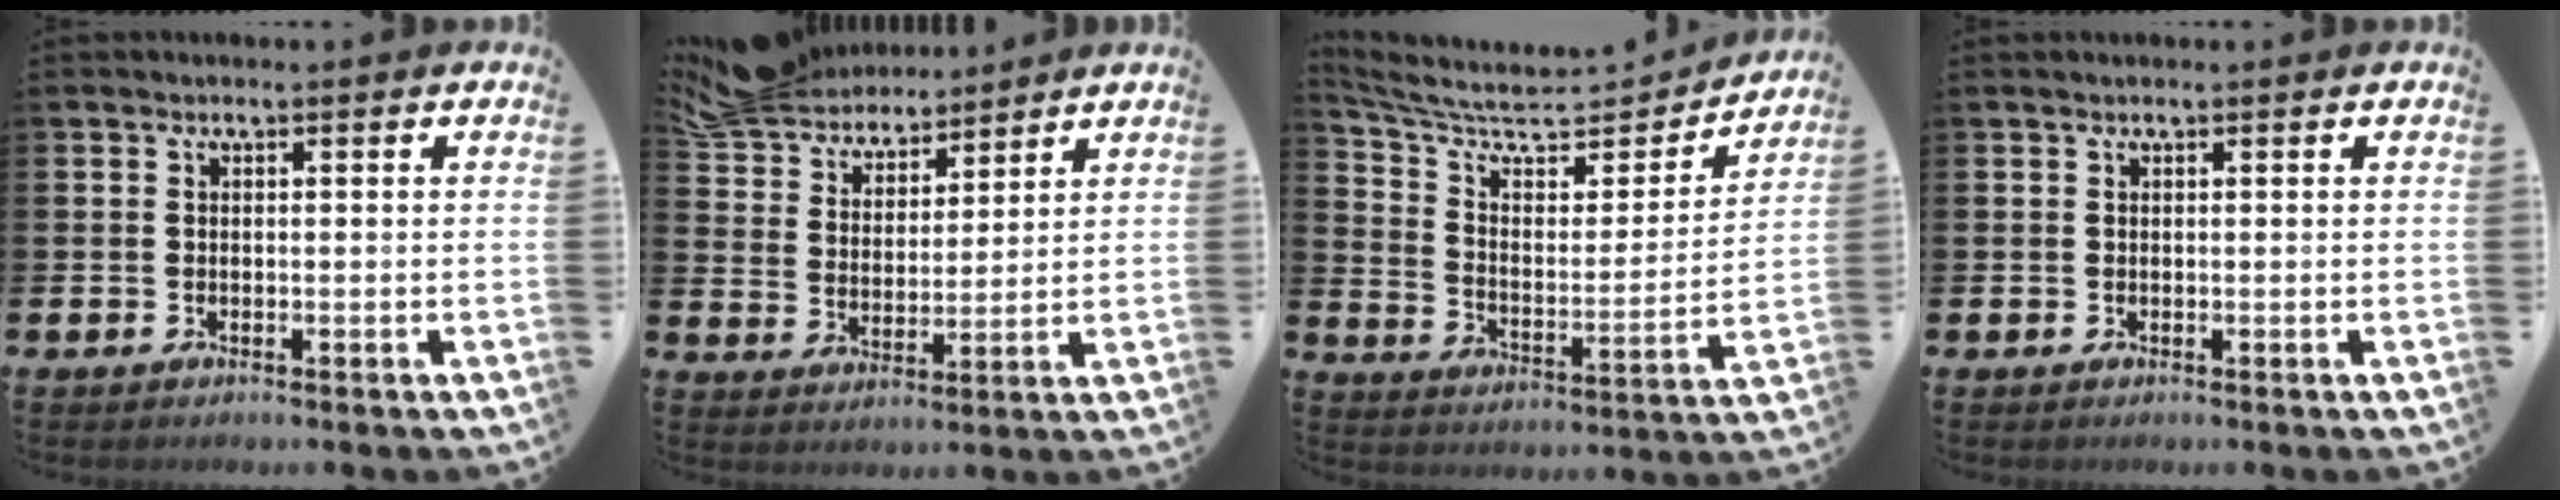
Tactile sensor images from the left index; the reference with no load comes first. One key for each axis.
{"total": 7.1, "fx": 6.8, "fy": 2.1, "fz": 0.4, "tx": -0.047, "ty": -0.038, "tz": 0.124}
{"total": 7.6, "fx": 6.4, "fy": 2.8, "fz": 3.1, "tx": -0.087, "ty": -0.052, "tz": 0.103}
{"total": 0.0}